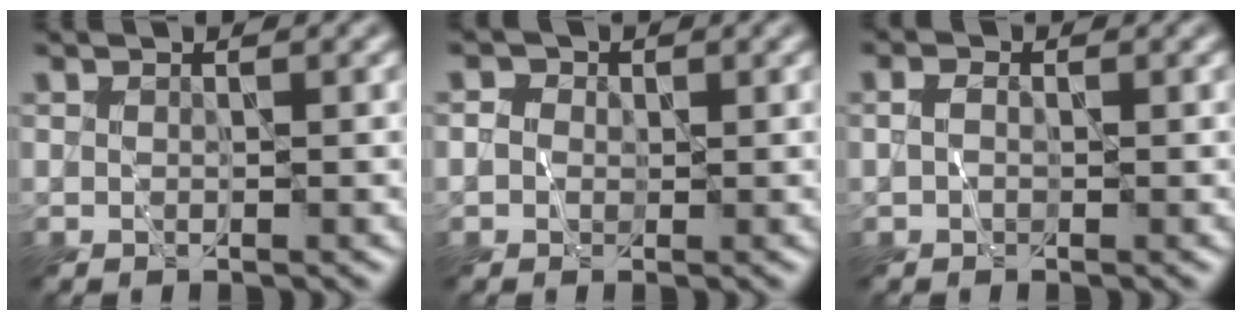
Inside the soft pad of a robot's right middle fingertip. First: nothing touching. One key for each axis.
{"total": 2.1, "fx": 0.3, "fy": 1.8, "fz": 0.9, "tx": -0.007, "ty": 0.005, "tz": -0.009}
{"total": 1.2, "fx": -0.1, "fy": 0.8, "fz": 0.8, "tx": -0.016, "ty": 0.002, "tz": -0.005}